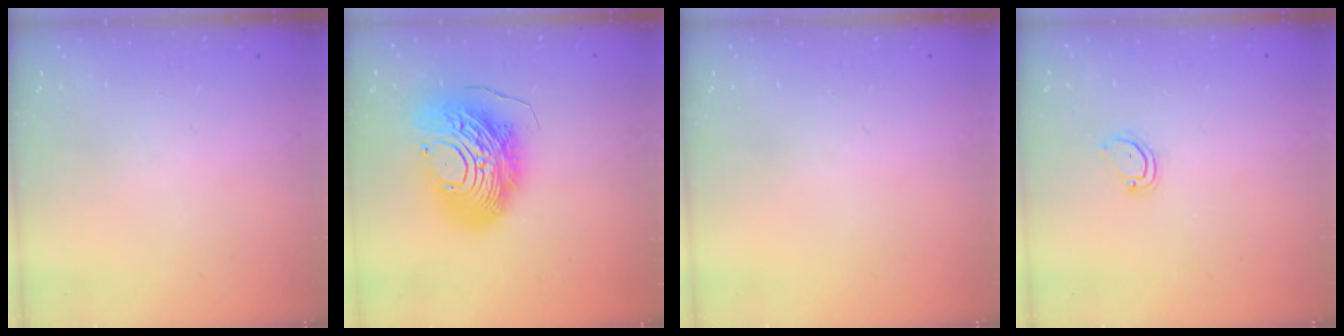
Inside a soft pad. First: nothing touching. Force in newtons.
{"total": 17.9, "press": 17.8, "slide": 1.9}
{"total": 0.0}
{"total": 2.5, "press": 2.5, "slide": 0.1}